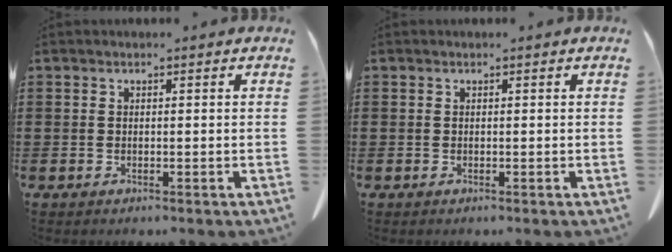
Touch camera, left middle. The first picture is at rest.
{"total": 0.0}